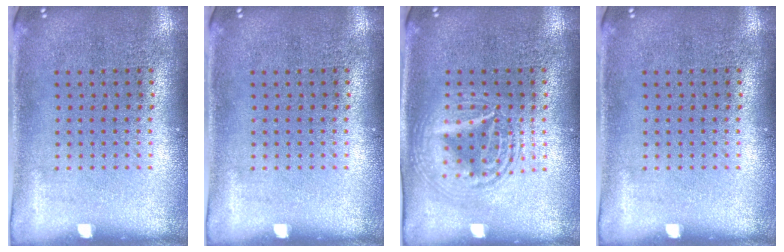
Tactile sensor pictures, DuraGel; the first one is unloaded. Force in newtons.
{"total": 0.0}
{"total": 2.7, "press": 2.7, "slide": 0.2}
{"total": 0.0}